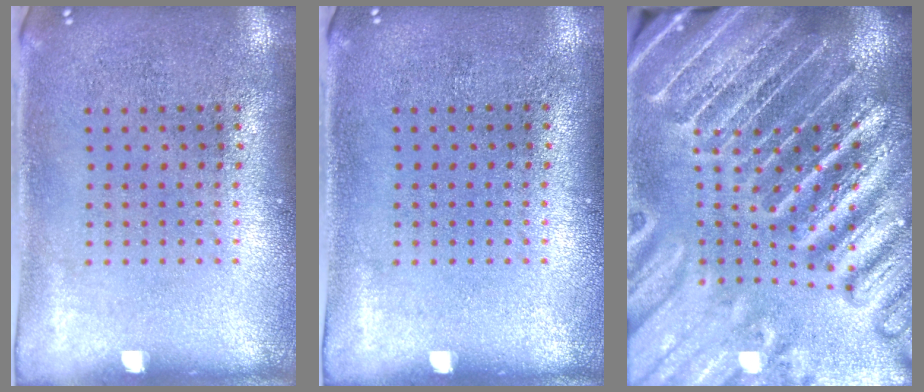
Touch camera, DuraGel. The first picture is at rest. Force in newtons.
{"total": 0.0}
{"total": 5.6, "press": 4.8, "slide": 2.7}